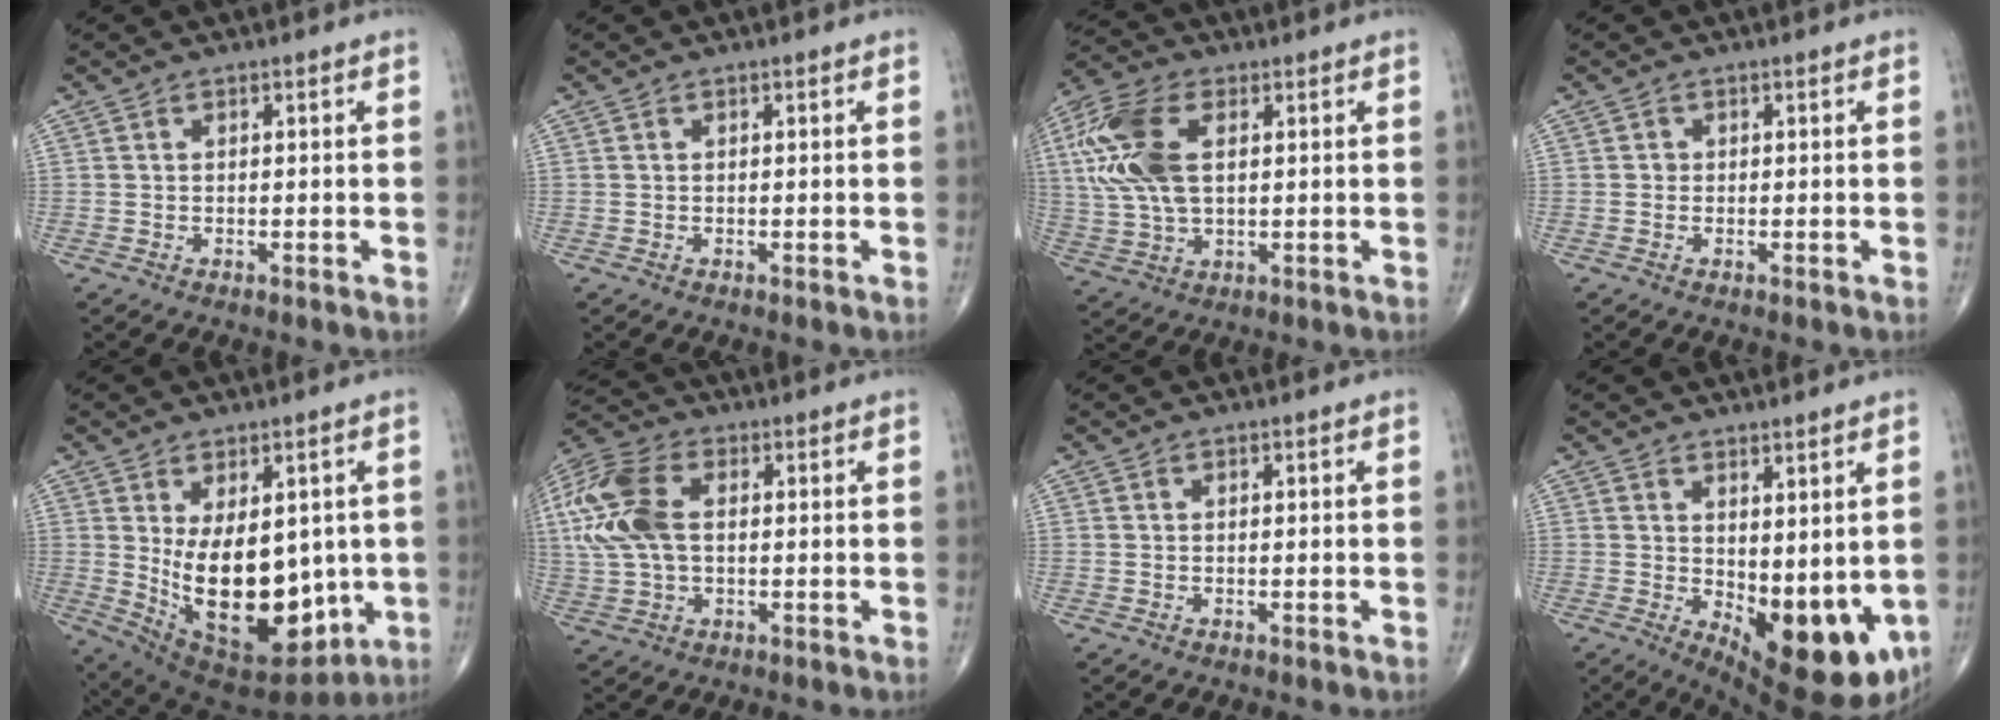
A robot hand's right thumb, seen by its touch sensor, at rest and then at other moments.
{"total": 0.0}
{"total": 14.8, "force": [3.3, 8.1, 12.0], "torque": [-0.271, 0.008, 0.063]}
{"total": 0.7, "force": [0.0, 0.7, 0.1], "torque": [0.003, 0.002, 0.000]}
{"total": 19.3, "force": [-0.4, 10.8, 16.0], "torque": [-0.223, -0.028, 0.028]}
{"total": 16.7, "force": [2.2, 10.3, 12.9], "torque": [-0.314, 0.012, 0.039]}
{"total": 0.0}
{"total": 13.7, "force": [-1.0, 5.9, 12.3], "torque": [-0.150, -0.032, 0.006]}